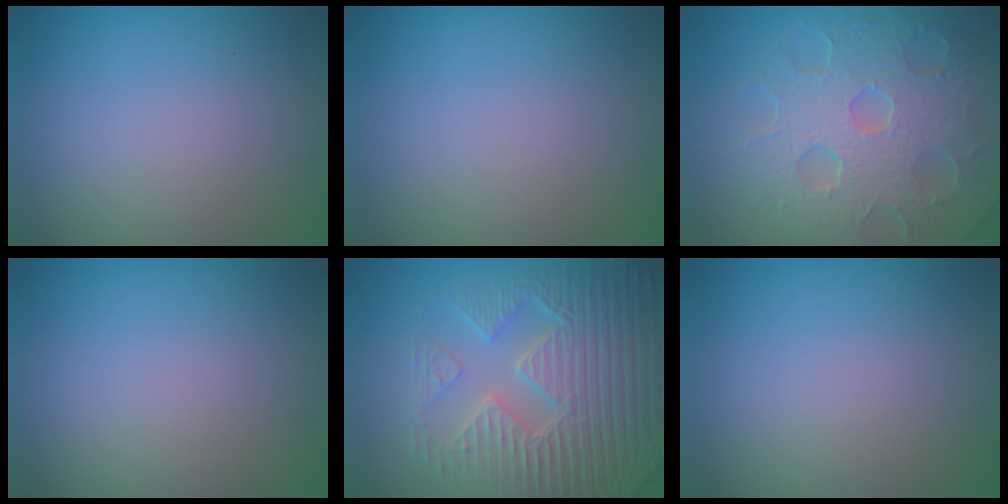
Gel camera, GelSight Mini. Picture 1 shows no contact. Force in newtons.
{"total": 0.0}
{"total": 8.6, "press": 5.8, "slide": 6.4}
{"total": 0.0}
{"total": 7.9, "press": 6.2, "slide": 4.9}
{"total": 0.0}